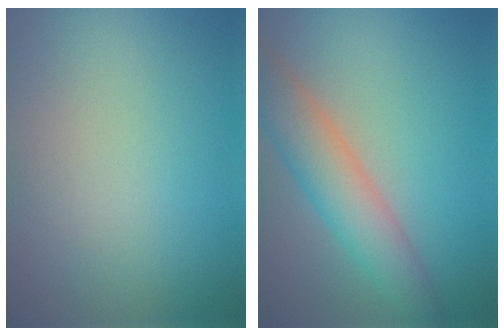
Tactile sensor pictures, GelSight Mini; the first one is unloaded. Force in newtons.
{"total": 5.2, "press": 5.2, "slide": 0.4}